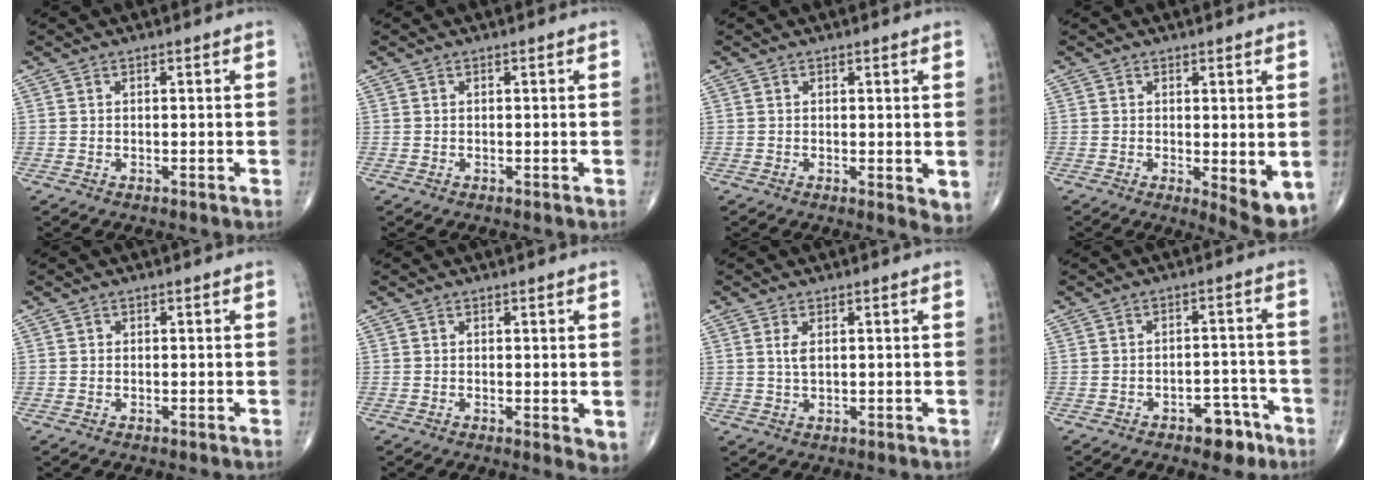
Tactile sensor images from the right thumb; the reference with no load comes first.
{"total": 0.0}
{"total": 3.4, "force": [0.0, 1.2, 3.2], "torque": [-0.043, -0.013, 0.000]}
{"total": 6.3, "force": [-0.7, 2.0, 6.0], "torque": [-0.077, -0.019, -0.005]}
{"total": 0.0}
{"total": 3.0, "force": [0.1, 1.1, 2.8], "torque": [-0.038, -0.012, 0.001]}
{"total": 2.3, "force": [0.7, 1.0, 2.0], "torque": [-0.042, -0.002, 0.016]}
{"total": 6.0, "force": [-3.8, 3.2, 3.3], "torque": [-0.023, 0.034, -0.049]}